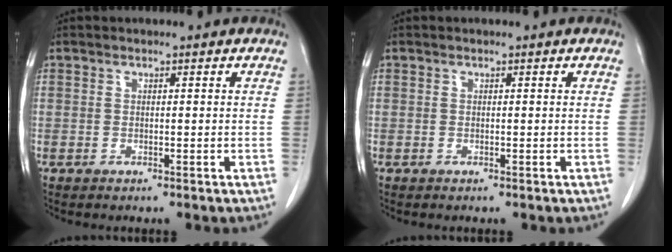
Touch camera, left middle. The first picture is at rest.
{"total": 0.0}